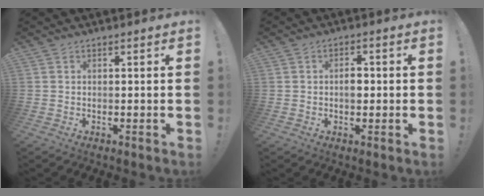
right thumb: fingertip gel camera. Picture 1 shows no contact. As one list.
[{"total": 4.1, "force": [-0.4, 3.1, 2.6], "torque": [-0.036, 0.007, -0.010]}]